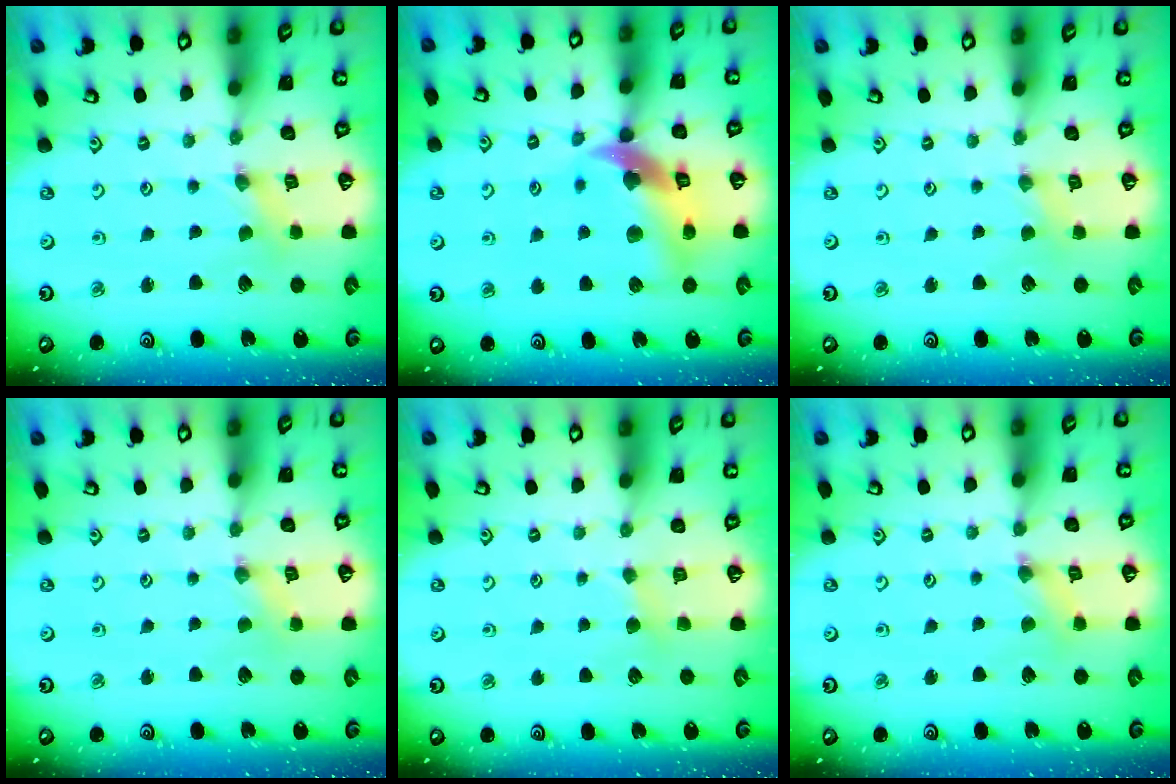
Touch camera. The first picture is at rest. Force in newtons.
{"total": 13.9, "press": 13.8, "slide": 1.9}
{"total": 2.4, "press": 2.4, "slide": 0.4}
{"total": 0.5, "press": 0.5, "slide": 0.1}
{"total": 2.8, "press": 2.7, "slide": 0.4}
{"total": 1.9, "press": 1.9, "slide": 0.3}